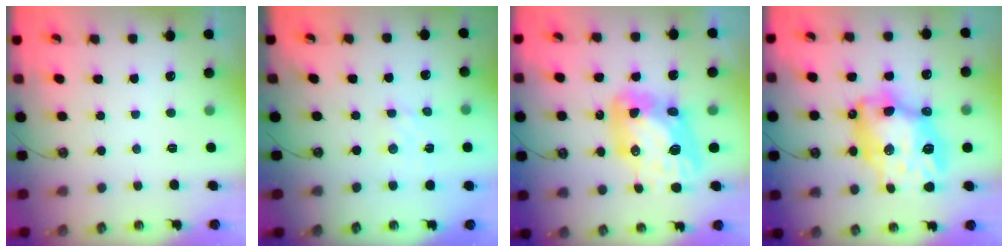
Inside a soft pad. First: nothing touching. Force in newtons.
{"total": 2.5, "press": 2.5, "slide": 0.4}
{"total": 14.9, "press": 14.8, "slide": 1.5}
{"total": 17.9, "press": 17.7, "slide": 2.4}